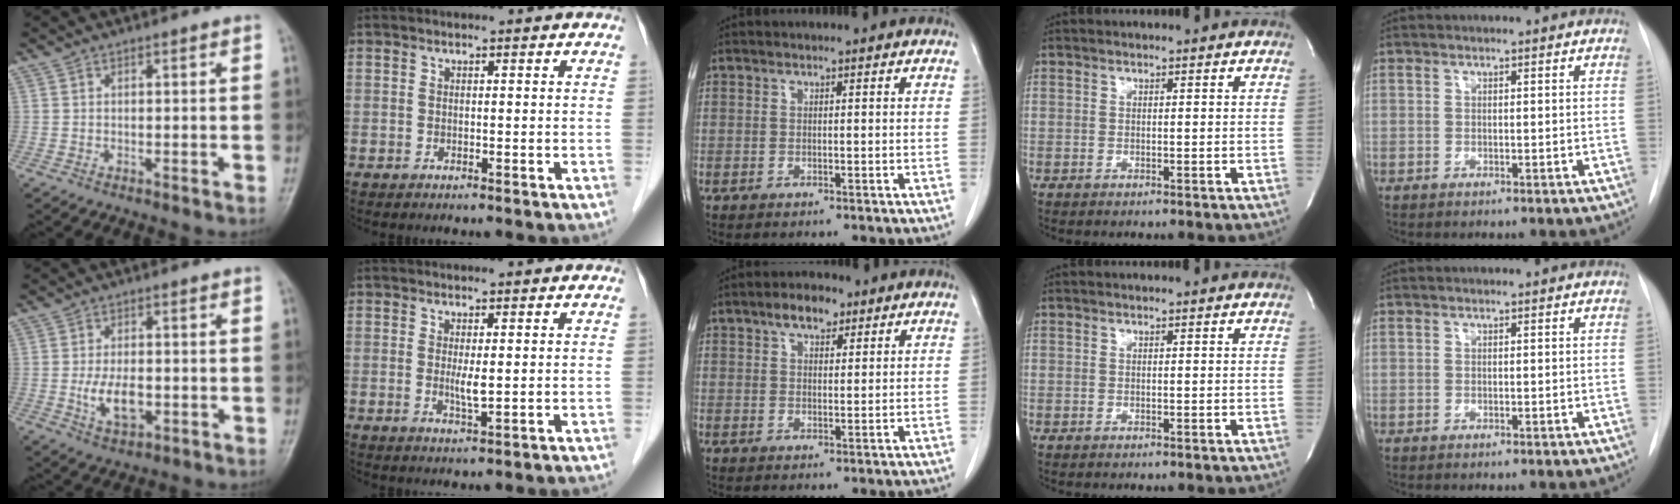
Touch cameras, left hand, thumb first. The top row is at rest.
{"thumb": {"total": 6.6, "force": [-1.3, 3.5, 5.4], "torque": [-0.095, 0.000, -0.018]}, "index": {"total": 2.3, "force": [0.3, 0.2, 2.3], "torque": [-0.046, -0.006, 0.009]}, "middle": {"total": 4.5, "force": [2.9, 2.1, 2.7], "torque": [-0.049, 0.011, 0.049]}}